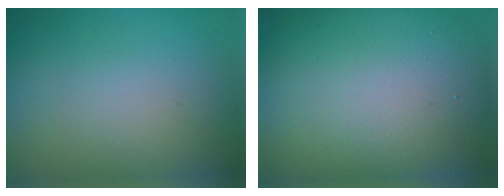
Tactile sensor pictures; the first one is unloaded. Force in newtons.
{"total": 15.2, "press": 15.1, "slide": 1.0}